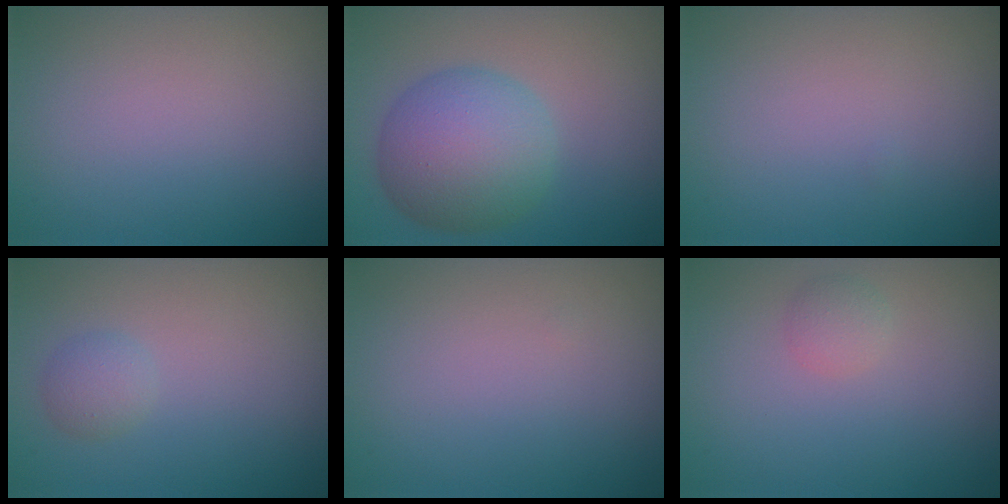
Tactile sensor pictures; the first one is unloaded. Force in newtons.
{"total": 7.7, "press": 7.7, "slide": 0.1}
{"total": 0.0}
{"total": 1.4, "press": 1.4, "slide": 0.0}
{"total": 0.0}
{"total": 1.3, "press": 1.3, "slide": 0.1}